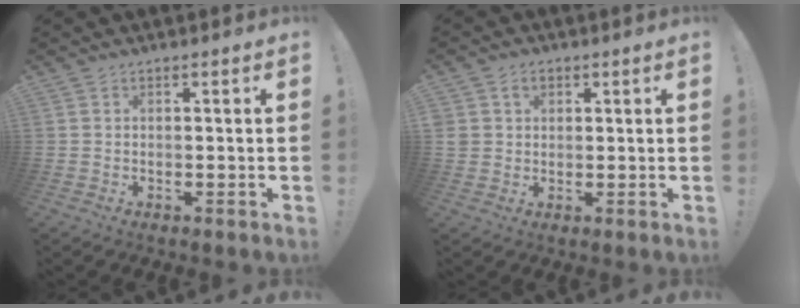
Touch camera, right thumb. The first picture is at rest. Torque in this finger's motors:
{"motor_torque": [0.17, 1.08, 0.18, -0.08, 0.18]}